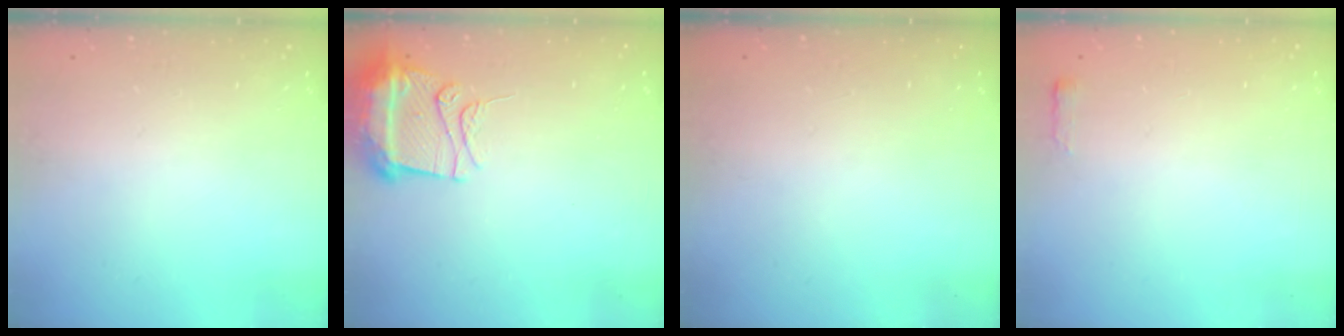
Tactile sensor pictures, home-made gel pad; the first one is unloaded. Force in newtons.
{"total": 10.8, "press": 10.7, "slide": 1.1}
{"total": 0.0}
{"total": 2.4, "press": 2.4, "slide": 0.4}